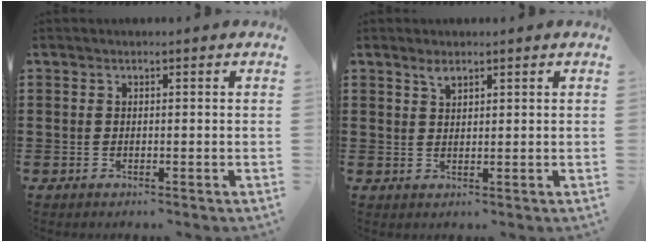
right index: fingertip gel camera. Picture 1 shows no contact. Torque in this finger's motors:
{"motor_torque": [0.17, 0.23, 0.00, 0.00]}